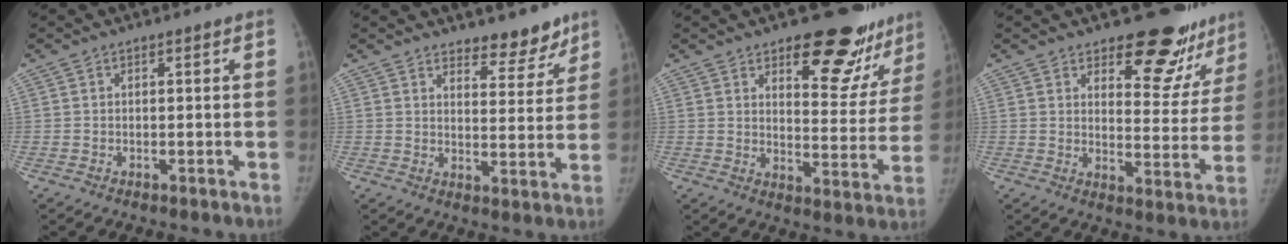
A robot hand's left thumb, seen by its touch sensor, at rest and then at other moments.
{"total": 7.9, "force": [6.5, 3.3, 3.1], "torque": [-0.003, -0.047, 0.093]}
{"total": 18.5, "force": [13.1, 8.0, 10.3], "torque": [-0.073, -0.093, 0.168]}
{"total": 15.8, "force": [12.4, 6.9, 7.1], "torque": [-0.031, -0.099, 0.151]}